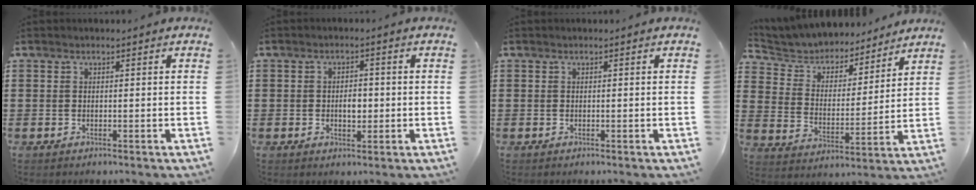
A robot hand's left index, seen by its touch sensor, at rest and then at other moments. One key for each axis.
{"total": 2.8, "fx": -0.2, "fy": 1.5, "fz": 2.3, "tx": -0.037, "ty": 0.001, "tz": -0.008}
{"total": 0.0}
{"total": 5.2, "fx": 5.0, "fy": 1.4, "fz": 0.2, "tx": -0.037, "ty": -0.036, "tz": 0.083}